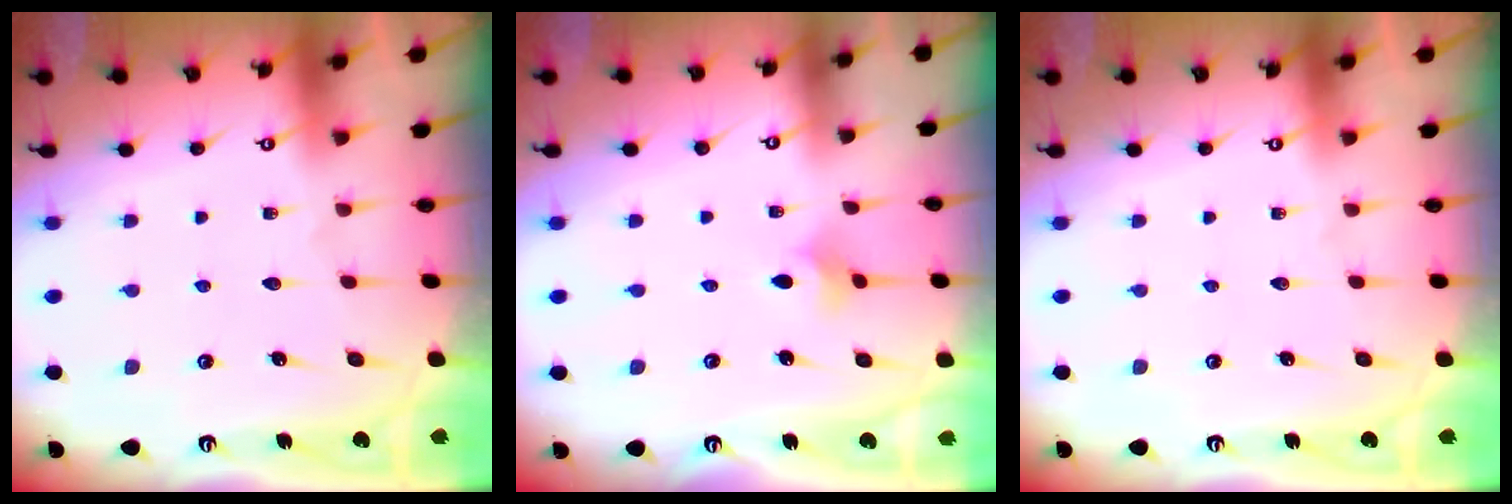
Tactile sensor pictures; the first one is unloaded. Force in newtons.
{"total": 3.3, "press": 3.2, "slide": 0.6}
{"total": 0.0}